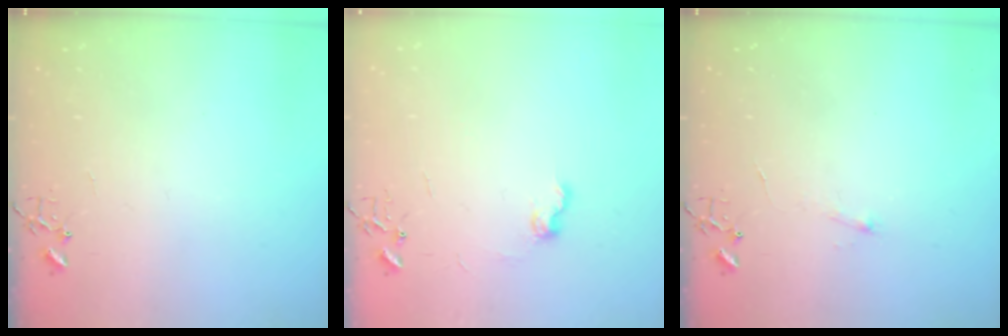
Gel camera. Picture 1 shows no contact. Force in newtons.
{"total": 7.6, "press": 7.5, "slide": 0.7}
{"total": 4.1, "press": 4.0, "slide": 0.6}